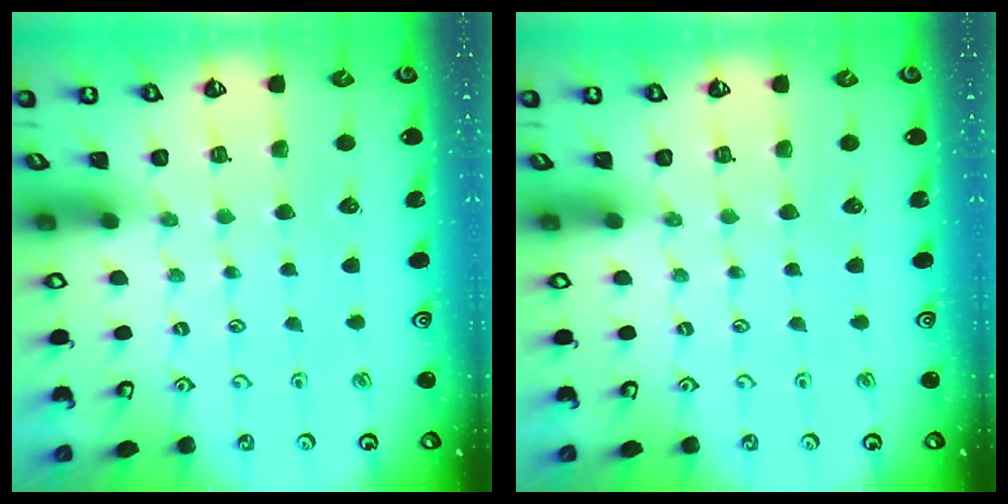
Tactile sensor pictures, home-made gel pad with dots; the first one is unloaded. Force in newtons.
{"total": 0.0}